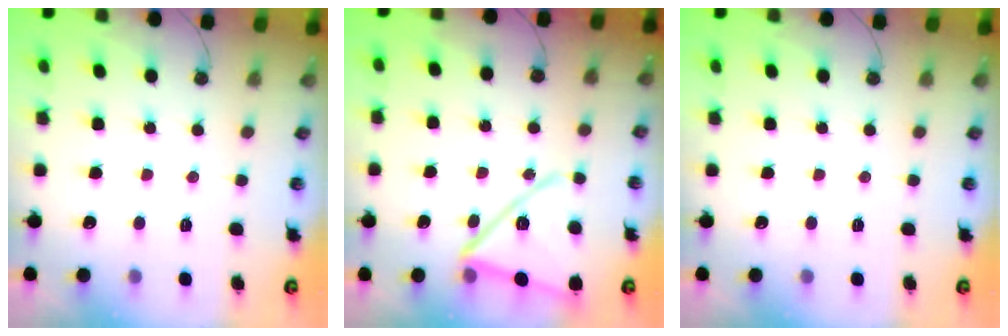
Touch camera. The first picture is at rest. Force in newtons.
{"total": 15.3, "press": 15.2, "slide": 1.4}
{"total": 0.0}